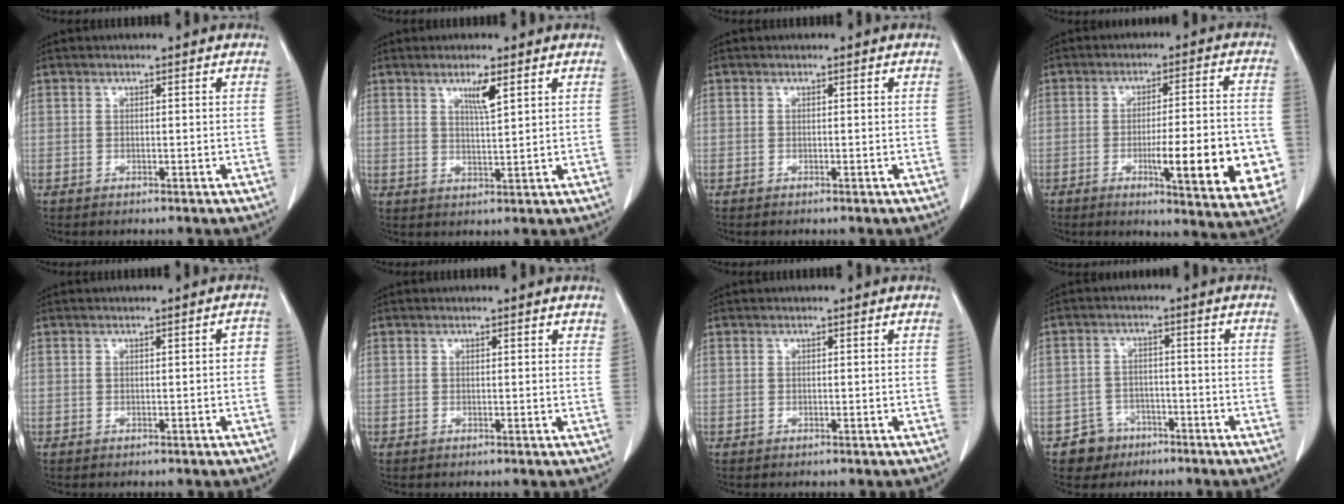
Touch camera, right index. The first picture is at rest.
{"total": 3.6, "force": [2.0, 0.1, 3.0], "torque": [-0.055, -0.005, 0.037]}
{"total": 0.0}
{"total": 15.5, "force": [-4.4, 2.2, 14.7], "torque": [-0.155, -0.001, -0.048]}
{"total": 1.2, "force": [-0.2, 0.5, 1.1], "torque": [-0.006, 0.005, -0.002]}
{"total": 1.1, "force": [0.8, 0.3, 0.6], "torque": [-0.007, 0.001, 0.004]}
{"total": 0.0}
{"total": 5.2, "force": [-3.2, 4.1, 0.1], "torque": [0.008, 0.015, -0.046]}